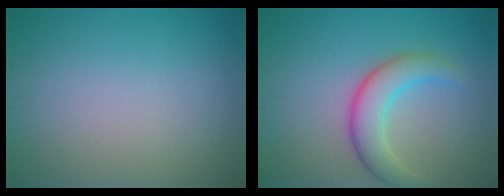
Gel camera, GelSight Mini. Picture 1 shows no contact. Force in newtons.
{"total": 4.3, "press": 4.3, "slide": 0.1}